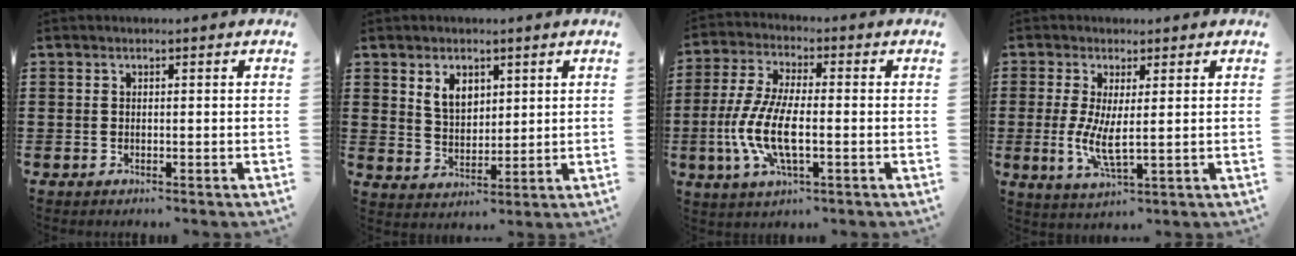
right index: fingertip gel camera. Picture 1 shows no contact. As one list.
[{"total": 4.7, "force": [2.5, 3.1, 2.5], "torque": [-0.060, 0.011, 0.045]}, {"total": 9.4, "force": [-2.6, 3.2, 8.5], "torque": [-0.197, -0.014, -0.055]}, {"total": 5.5, "force": [0.4, 1.4, 5.3], "torque": [-0.100, -0.009, 0.006]}]